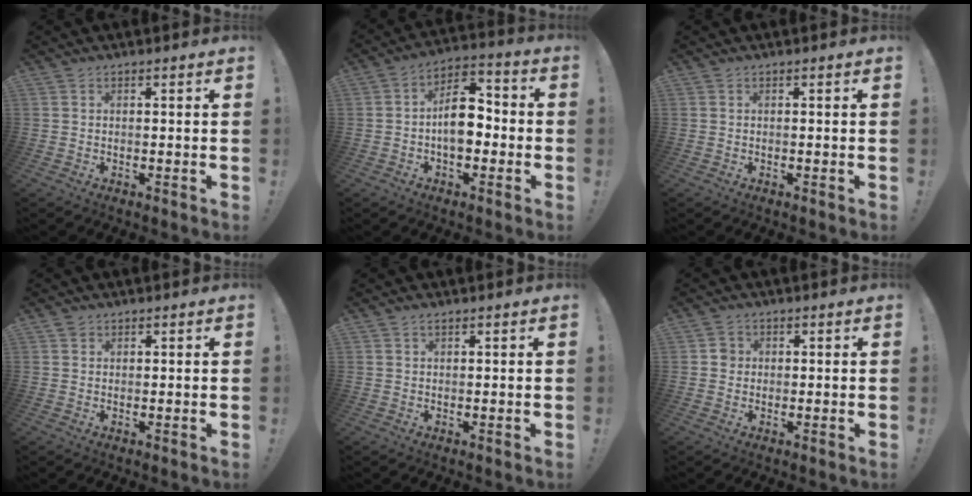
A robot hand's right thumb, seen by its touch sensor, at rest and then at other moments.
{"total": 12.1, "force": [-2.1, 7.7, 9.2], "torque": [-0.142, 0.026, -0.035]}
{"total": 0.0}
{"total": 1.1, "force": [0.9, 0.7, 0.0], "torque": [0.007, -0.003, 0.016]}
{"total": 1.0, "force": [0.7, 0.4, 0.5], "torque": [-0.012, 0.000, 0.013]}
{"total": 2.8, "force": [-0.1, 2.7, 0.8], "torque": [-0.003, 0.005, -0.003]}